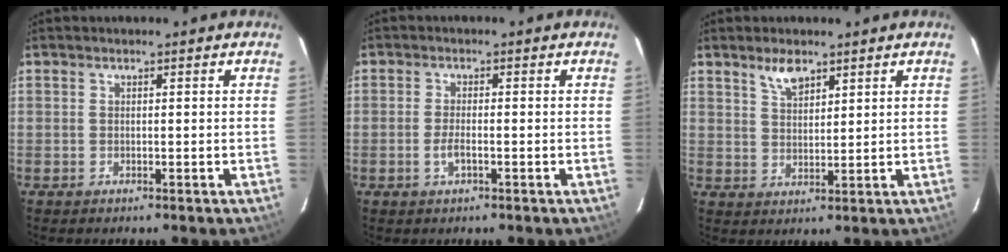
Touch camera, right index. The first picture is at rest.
{"total": 2.8, "force": [-1.0, 0.8, 2.5], "torque": [-0.052, -0.002, -0.020]}
{"total": 4.4, "force": [3.2, 1.8, 2.4], "torque": [-0.042, 0.003, 0.061]}